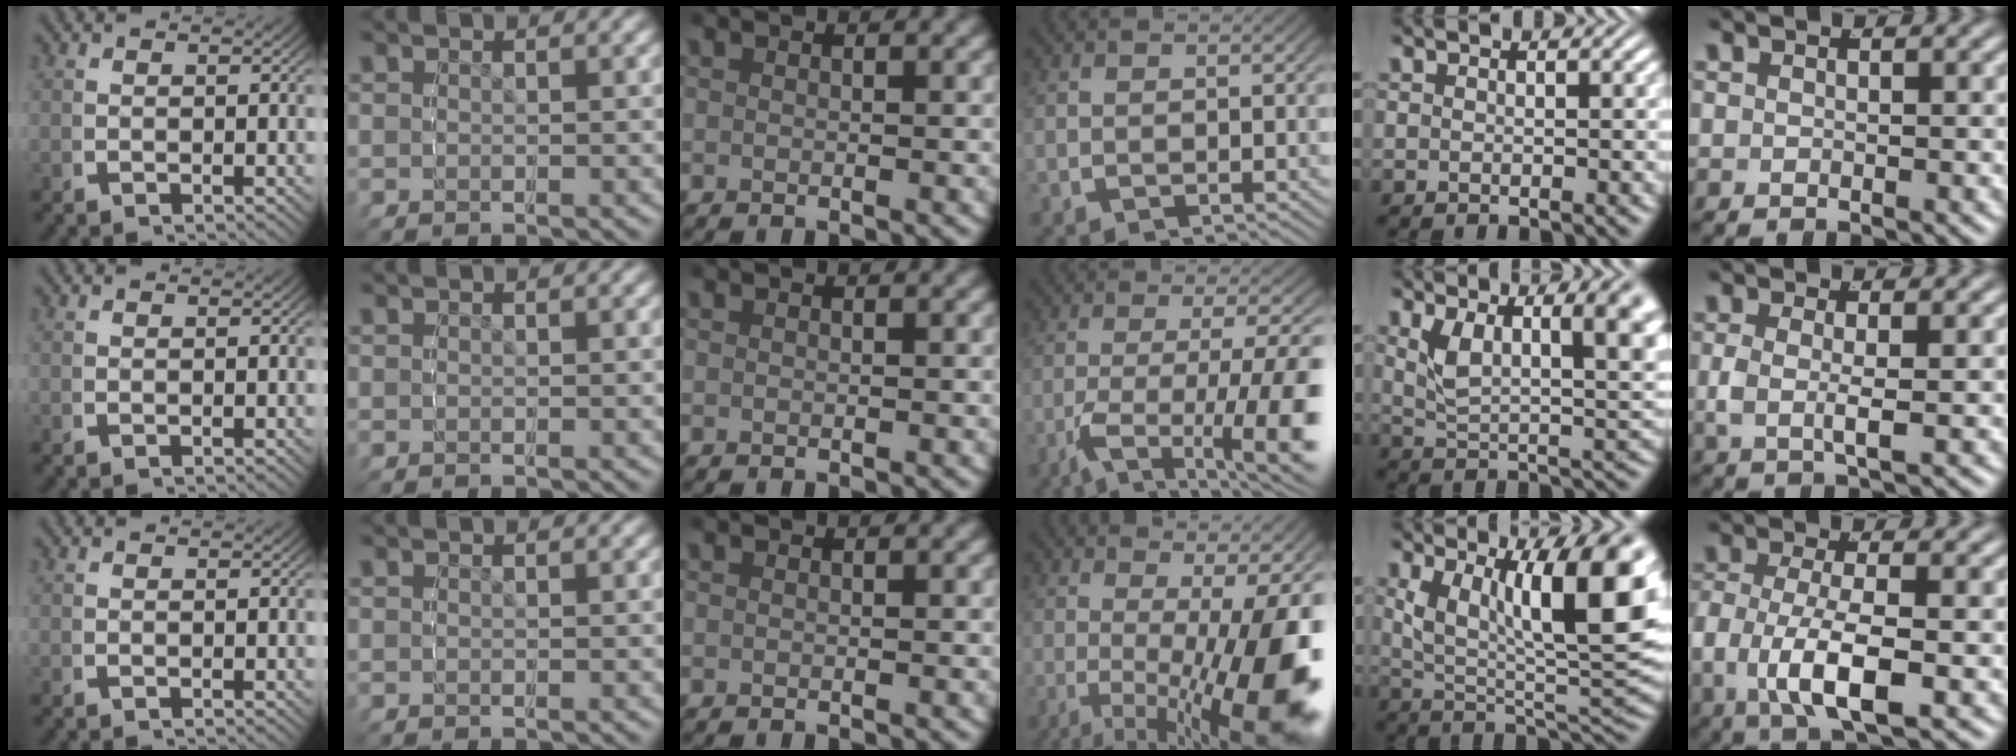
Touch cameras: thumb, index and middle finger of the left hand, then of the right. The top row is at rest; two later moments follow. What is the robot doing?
{"motion": "grasp_and_lifting", "object": "button"}